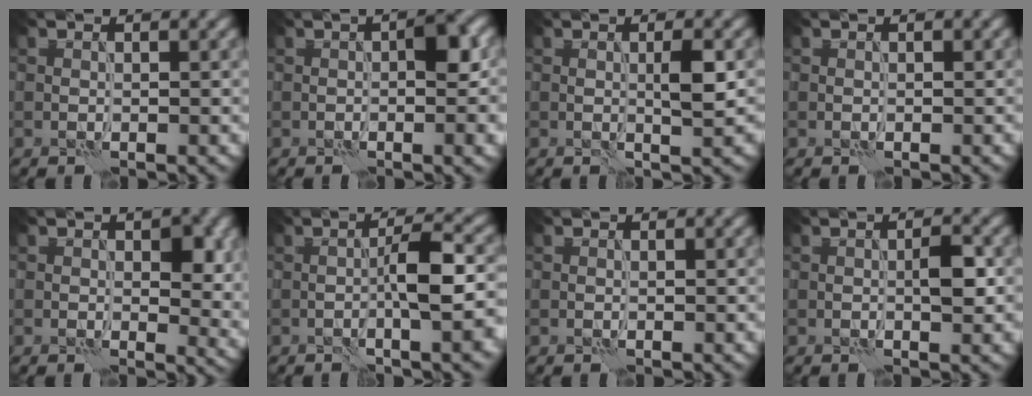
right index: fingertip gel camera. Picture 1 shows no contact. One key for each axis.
{"total": 4.3, "fx": -0.4, "fy": 1.0, "fz": 4.2, "tx": -0.061, "ty": 0.012, "tz": -0.012}
{"total": 2.3, "fx": 0.0, "fy": 0.2, "fz": 2.3, "tx": -0.042, "ty": 0.002, "tz": -0.001}
{"total": 0.0}
{"total": 4.1, "fx": 0.7, "fy": 2.2, "fz": 3.3, "tx": -0.031, "ty": -0.006, "tz": 0.012}
{"total": 5.7, "fx": -1.3, "fy": 0.8, "fz": 5.5, "tx": -0.089, "ty": 0.015, "tz": -0.027}
{"total": 0.0}
{"total": 2.3, "fx": -0.2, "fy": 0.6, "fz": 2.2, "tx": -0.036, "ty": 0.004, "tz": -0.005}